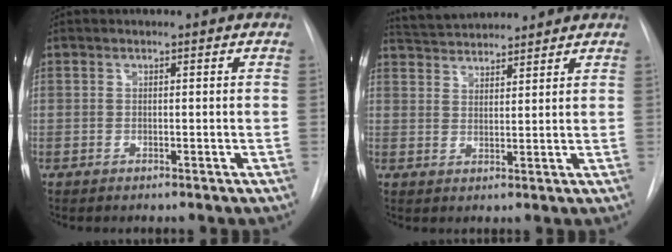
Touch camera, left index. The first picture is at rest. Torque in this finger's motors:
{"motor_torque": [-0.17, -0.60, 0.10, 0.05]}